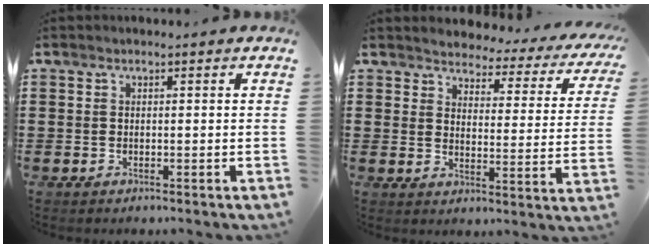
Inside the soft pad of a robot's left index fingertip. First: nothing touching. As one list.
[{"total": 2.9, "force": [2.8, 0.6, -0.1], "torque": [-0.022, -0.026, 0.042]}]